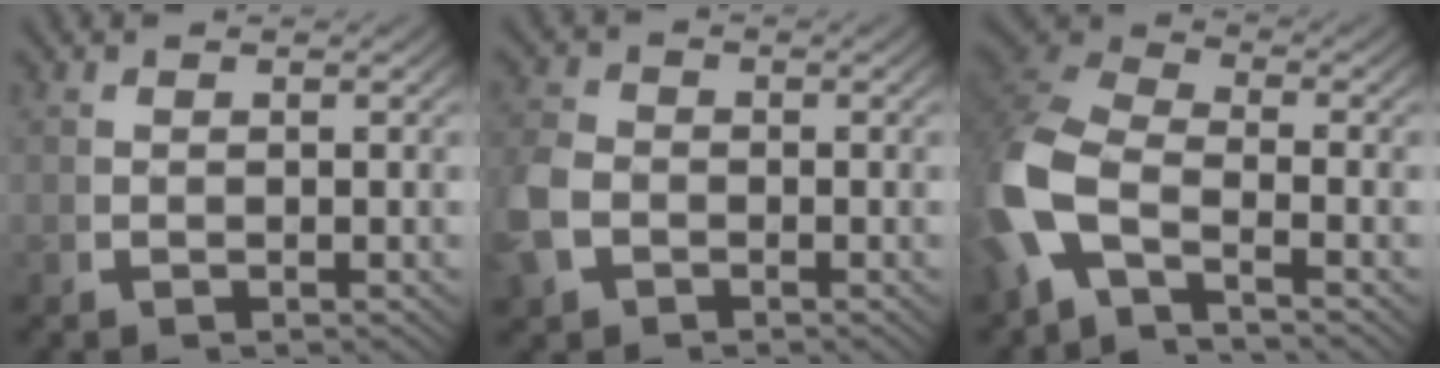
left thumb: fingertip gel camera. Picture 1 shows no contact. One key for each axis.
{"total": 4.6, "fx": -1.4, "fy": 3.8, "fz": 2.2, "tx": -0.076, "ty": -0.020, "tz": -0.020}
{"total": 9.7, "fx": -1.0, "fy": 7.0, "fz": 6.6, "tx": -0.168, "ty": -0.013, "tz": -0.022}